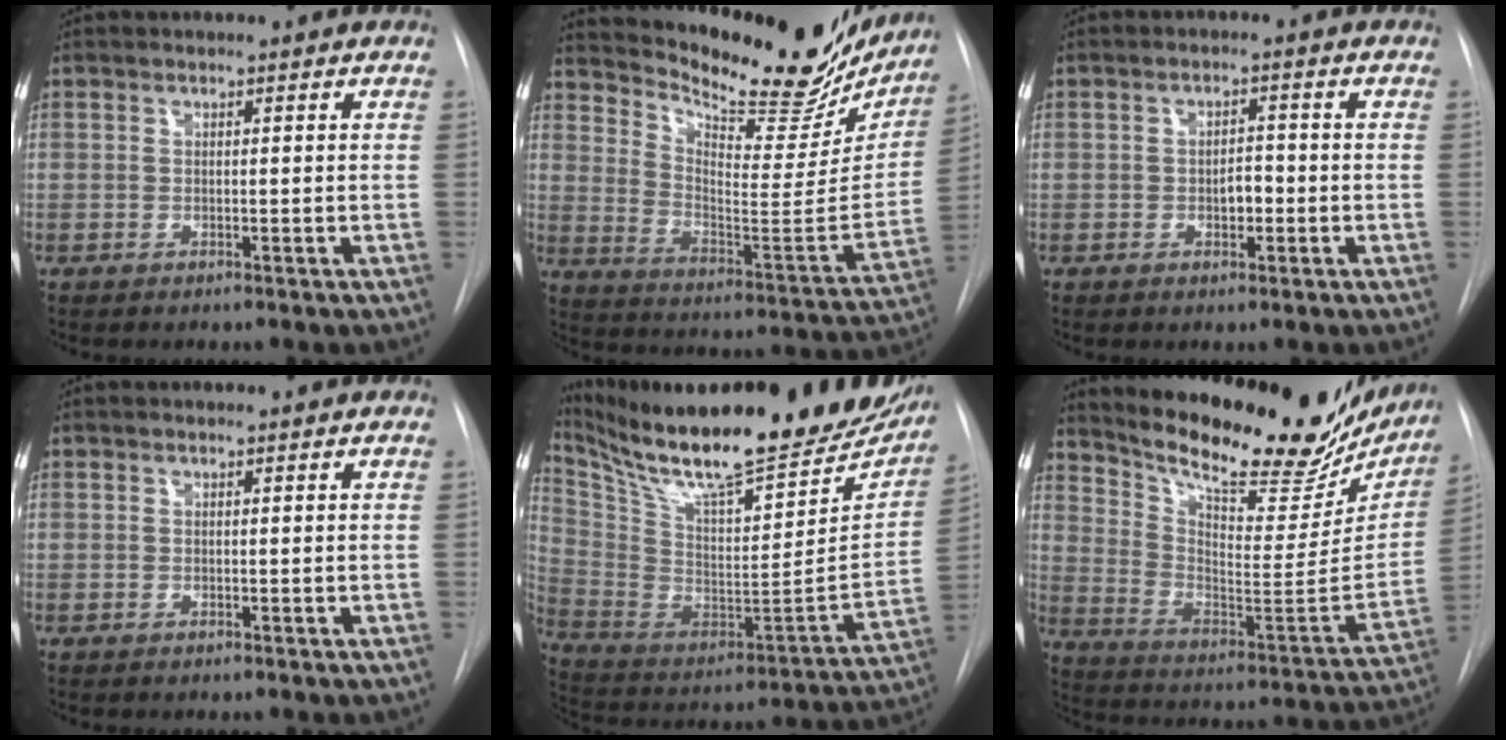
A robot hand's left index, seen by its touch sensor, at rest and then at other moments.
{"total": 24.7, "force": [21.2, 6.9, 10.6], "torque": [-0.167, -0.053, 0.288]}
{"total": 2.6, "force": [-1.2, 1.3, 1.9], "torque": [-0.025, -0.002, -0.016]}
{"total": 0.0}
{"total": 33.3, "force": [27.1, 7.1, 17.9], "torque": [-0.328, -0.061, 0.394]}
{"total": 27.2, "force": [22.4, 8.2, 12.9], "torque": [-0.208, -0.042, 0.309]}